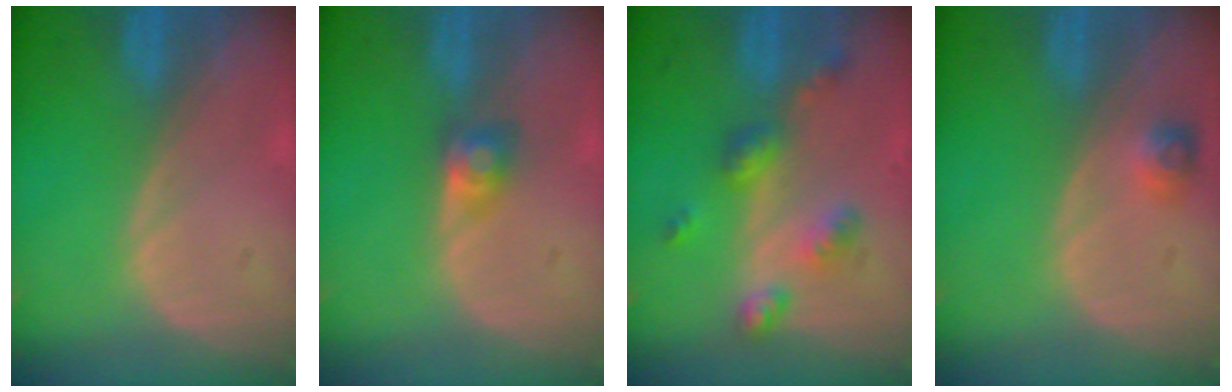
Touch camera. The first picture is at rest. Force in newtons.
{"total": 2.7, "press": 2.5, "slide": 1.0}
{"total": 6.2, "press": 5.5, "slide": 2.9}
{"total": 2.4, "press": 2.2, "slide": 0.9}